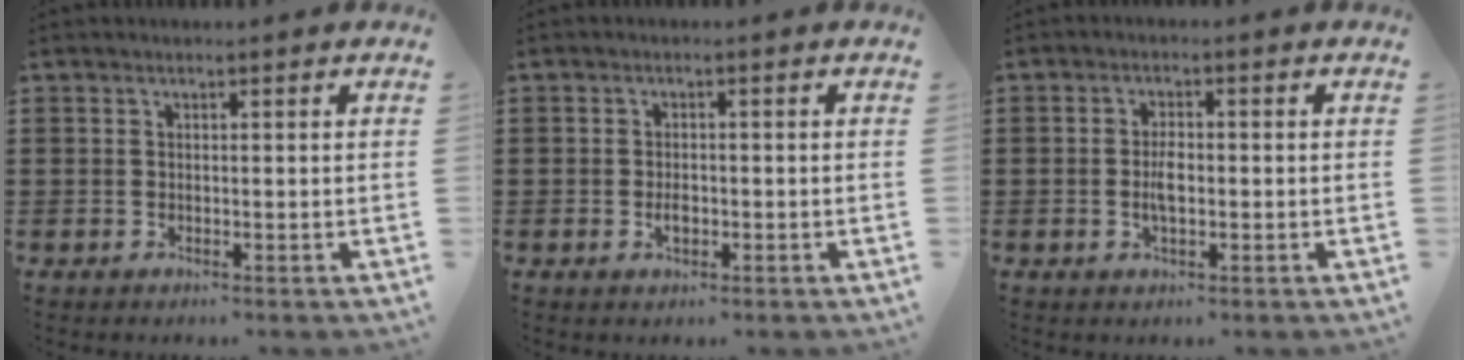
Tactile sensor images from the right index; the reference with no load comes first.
{"total": 1.9, "force": [-0.5, 0.8, 1.6], "torque": [-0.032, -0.004, -0.006]}
{"total": 3.2, "force": [-0.4, 1.3, 2.9], "torque": [-0.062, -0.002, -0.009]}